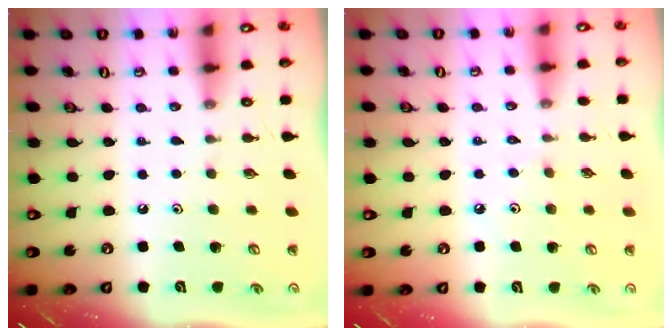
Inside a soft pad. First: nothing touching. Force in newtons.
{"total": 4.0, "press": 4.0, "slide": 0.7}